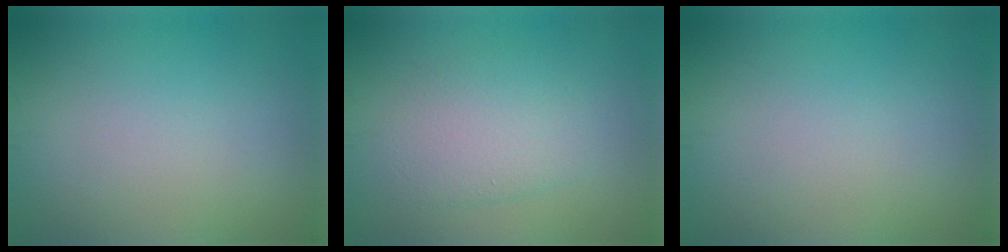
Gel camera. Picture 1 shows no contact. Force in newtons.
{"total": 3.6, "press": 3.6, "slide": 0.3}
{"total": 0.0}